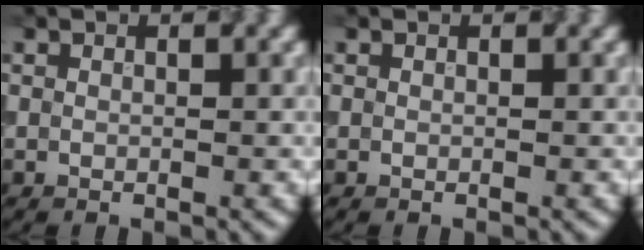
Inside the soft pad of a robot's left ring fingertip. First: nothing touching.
{"total": 0.0}